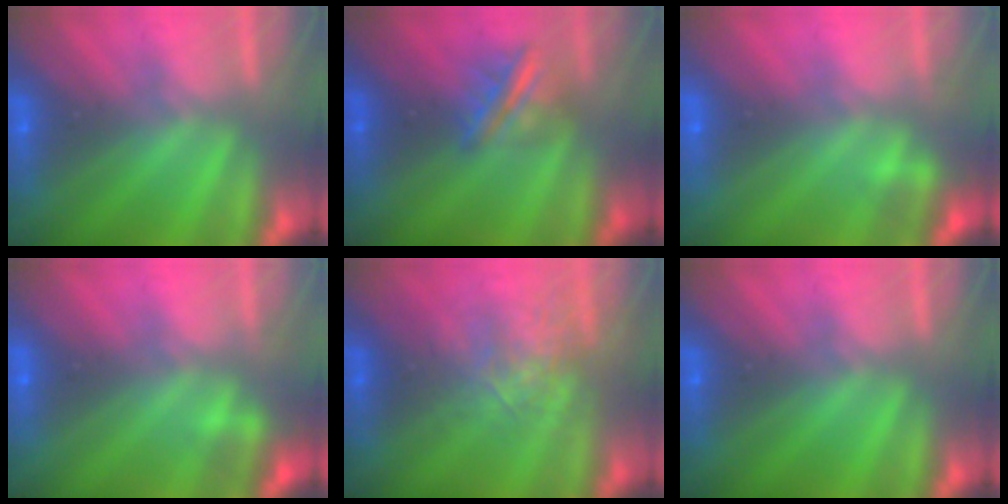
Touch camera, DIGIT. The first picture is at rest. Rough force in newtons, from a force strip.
{"total": 2.9}
{"total": 2.2}
{"total": 2.2}
{"total": 2.6}
{"total": 0.0}